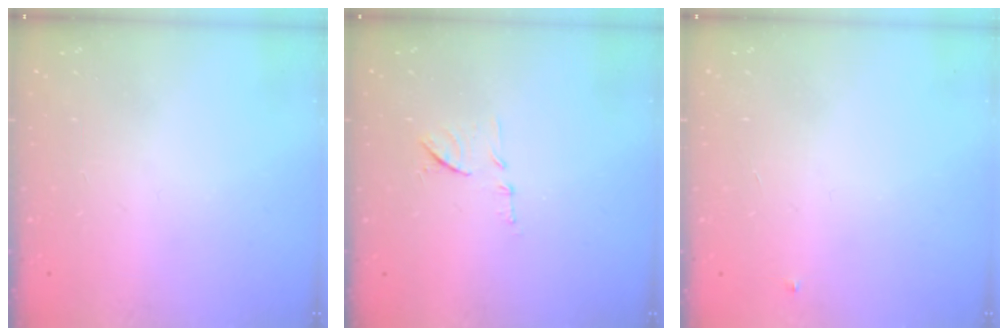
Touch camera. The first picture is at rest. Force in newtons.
{"total": 8.7, "press": 8.7, "slide": 0.3}
{"total": 3.0, "press": 2.9, "slide": 0.4}